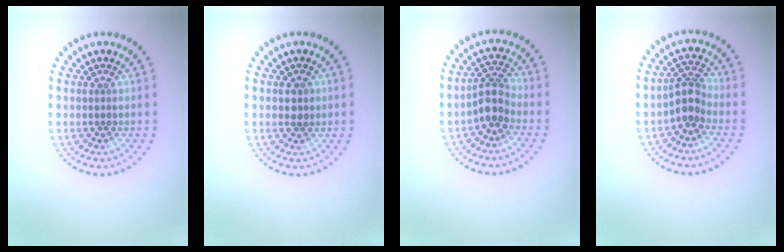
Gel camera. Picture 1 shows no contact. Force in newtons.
{"total": 1.4, "press": 1.4, "slide": 0.3}
{"total": 2.7, "press": 2.2, "slide": 1.6}
{"total": 2.7, "press": 2.1, "slide": 1.7}